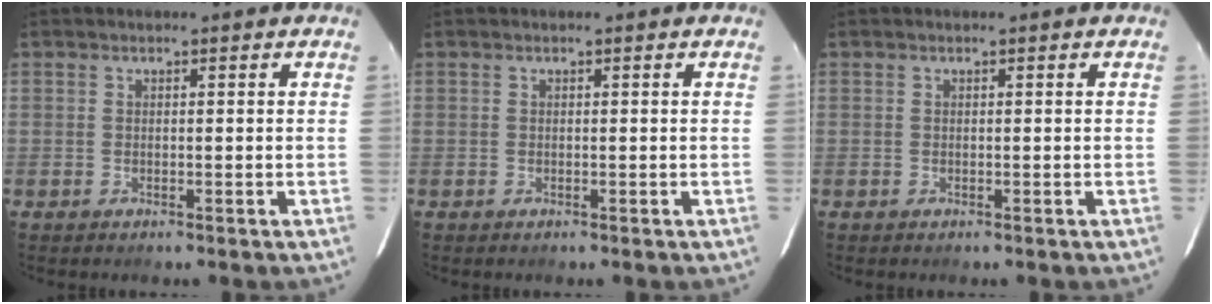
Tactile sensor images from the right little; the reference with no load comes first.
{"total": 0.0}
{"total": 0.0}